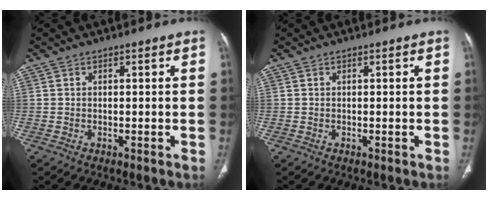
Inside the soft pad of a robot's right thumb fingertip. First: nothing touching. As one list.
[{"total": 0.0}]